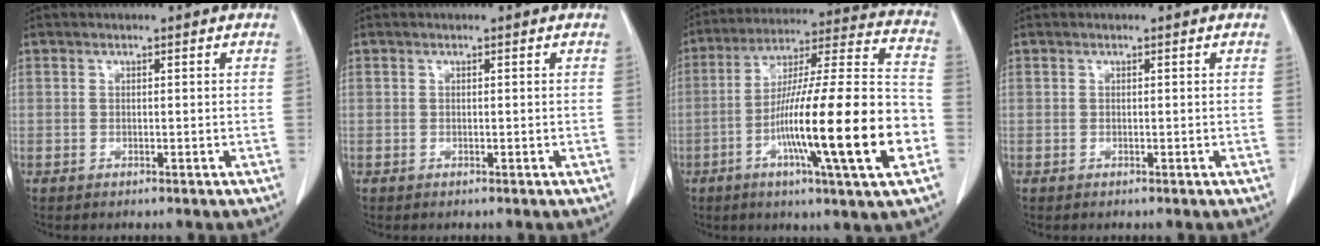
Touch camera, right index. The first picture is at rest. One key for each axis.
{"total": 0.0}
{"total": 23.3, "fx": -6.8, "fy": 0.8, "fz": 22.2, "tx": -0.347, "ty": -0.010, "tz": -0.113}
{"total": 0.0}